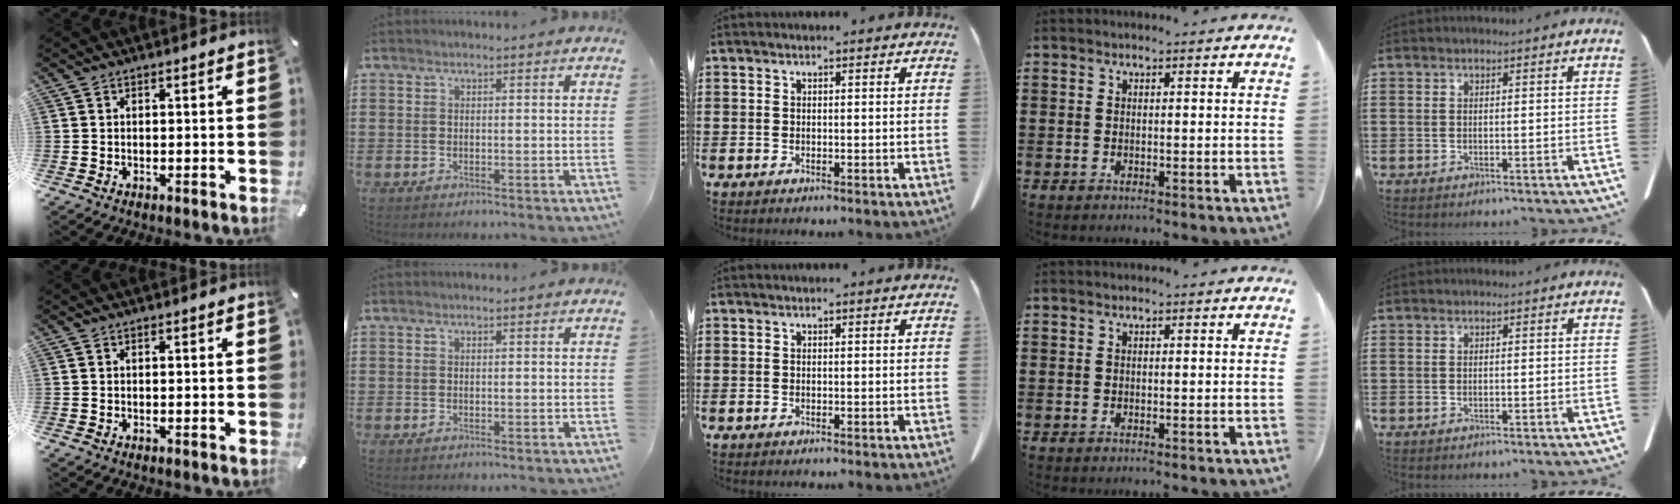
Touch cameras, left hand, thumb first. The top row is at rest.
{}